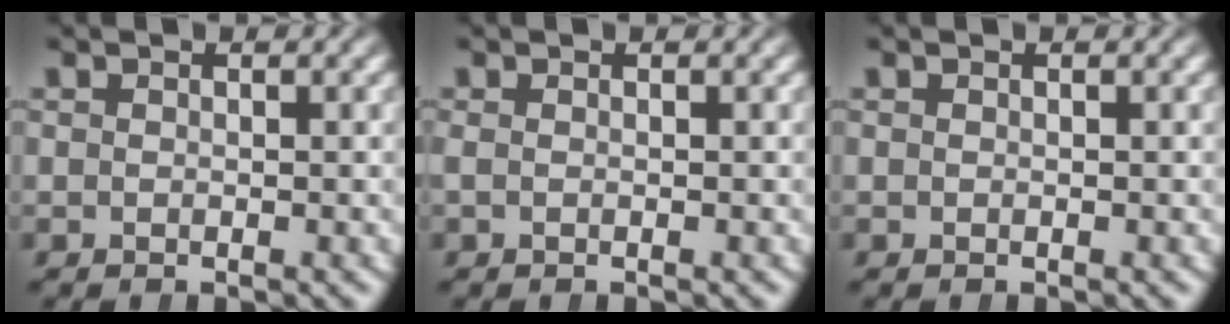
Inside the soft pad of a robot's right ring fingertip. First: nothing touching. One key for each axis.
{"total": 0.6, "fx": -0.2, "fy": 0.2, "fz": 0.5, "tx": -0.012, "ty": 0.001, "tz": -0.004}
{"total": 0.0}